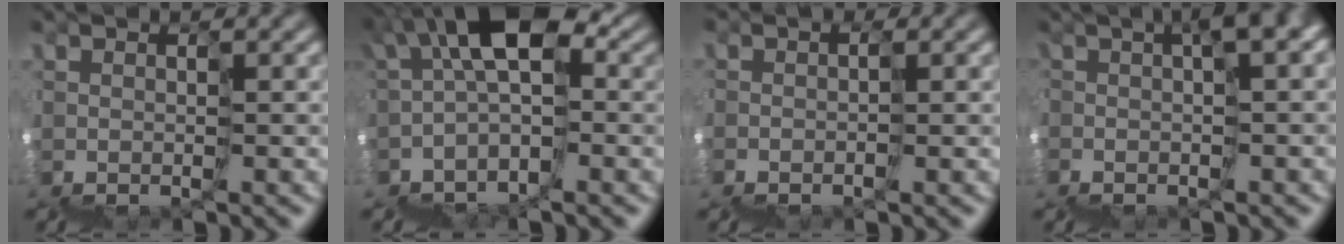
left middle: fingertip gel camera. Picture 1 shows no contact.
{"total": 4.9, "force": [0.3, 2.6, 4.2], "torque": [-0.073, 0.032, -0.011]}
{"total": 2.1, "force": [-1.7, 1.3, 0.1], "torque": [0.007, 0.005, -0.024]}
{"total": 6.5, "force": [1.4, 1.6, 6.1], "torque": [-0.087, 0.022, 0.031]}